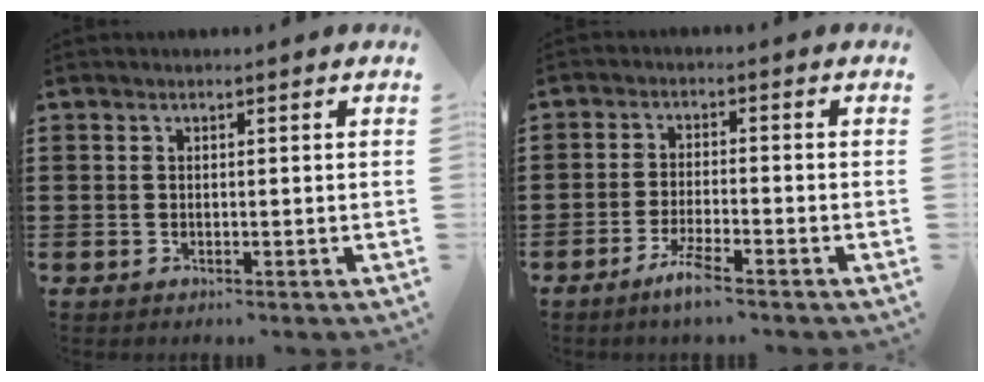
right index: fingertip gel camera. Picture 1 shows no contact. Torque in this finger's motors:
{"motor_torque": [1.07, 1.03, -0.01, 0.02]}